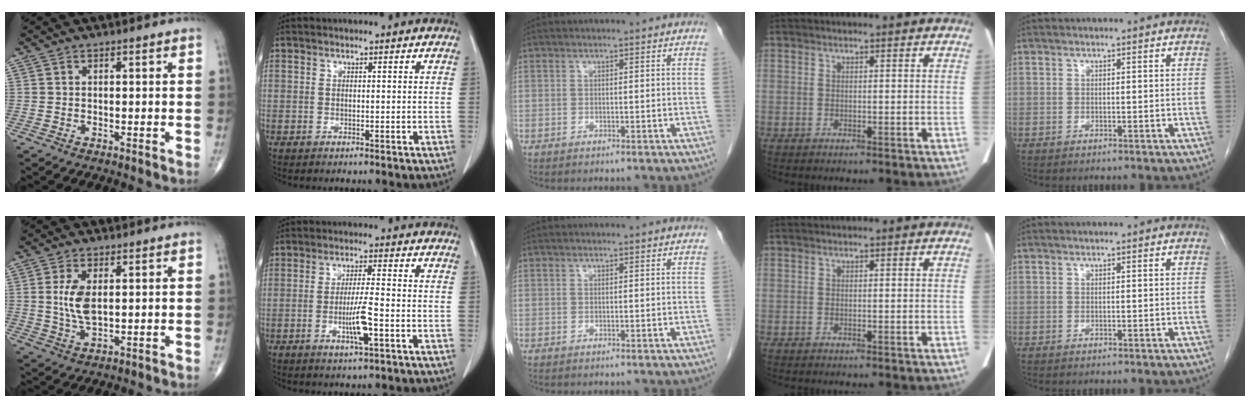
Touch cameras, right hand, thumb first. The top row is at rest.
{"thumb": {"total": 6.4, "force": [0.9, 3.1, 5.5], "torque": [-0.113, -0.008, 0.021]}, "index": {"total": 5.5, "force": [-1.8, 0.0, 5.2], "torque": [-0.098, -0.009, -0.032]}}